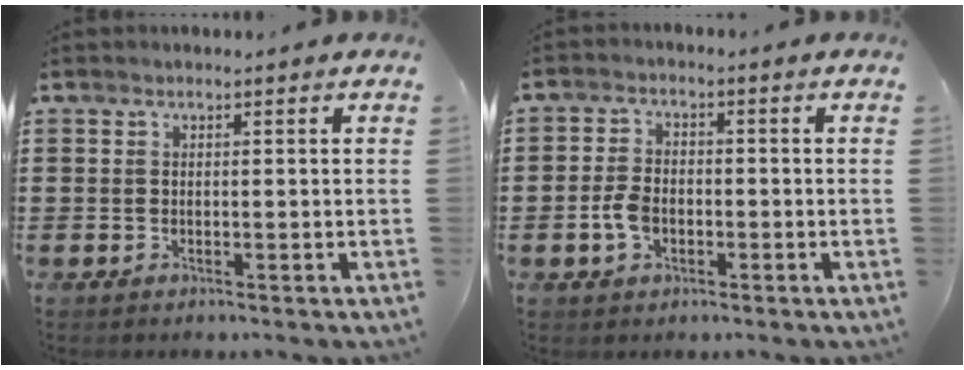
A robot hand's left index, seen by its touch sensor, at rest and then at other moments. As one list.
[{"total": 4.2, "force": [-1.1, 2.6, 3.1], "torque": [-0.077, -0.001, -0.025]}]